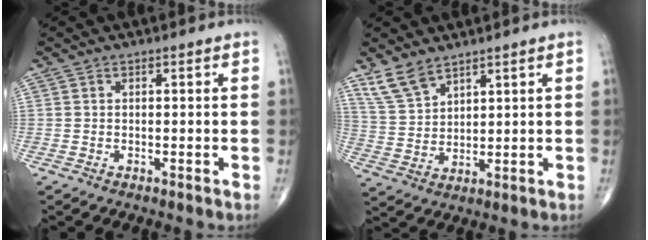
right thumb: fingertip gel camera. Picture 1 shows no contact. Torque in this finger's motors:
{"motor_torque": [0.15, 1.15, 0.05, 0.02, 0.01]}